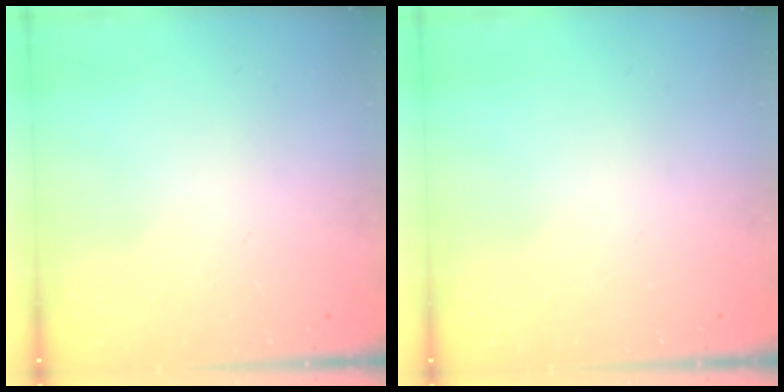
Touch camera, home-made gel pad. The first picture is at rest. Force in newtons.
{"total": 0.0}